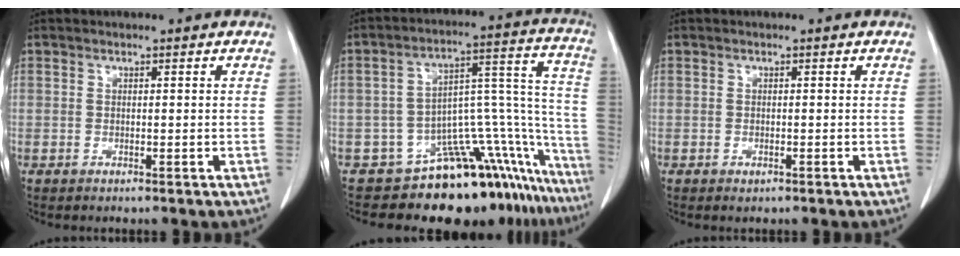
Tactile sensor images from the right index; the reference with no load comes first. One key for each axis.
{"total": 19.2, "fx": -16.8, "fy": 3.5, "fz": 8.5, "tx": -0.005, "ty": 0.079, "tz": -0.229}
{"total": 0.5, "fx": -0.3, "fy": 0.3, "fz": 0.3, "tx": -0.004, "ty": 0.000, "tz": -0.003}